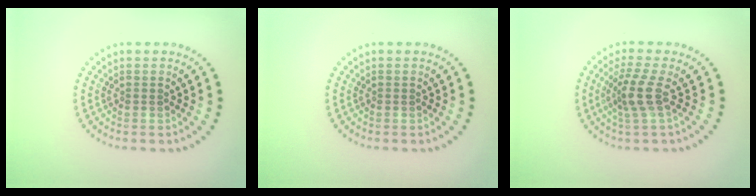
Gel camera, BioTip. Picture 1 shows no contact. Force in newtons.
{"total": 0.0}
{"total": 2.8, "press": 2.1, "slide": 1.9}